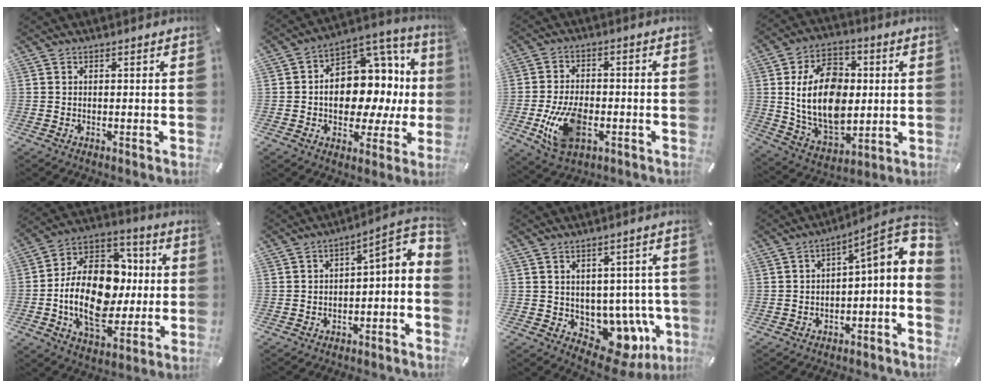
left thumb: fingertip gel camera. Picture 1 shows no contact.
{"total": 15.0, "force": [0.0, 11.2, 10.0], "torque": [-0.132, -0.026, 0.004]}
{"total": 11.3, "force": [-3.1, 7.1, 8.3], "torque": [-0.173, 0.002, -0.056]}
{"total": 18.6, "force": [1.2, 13.6, 12.6], "torque": [-0.242, 0.003, 0.021]}
{"total": 21.0, "force": [-1.6, 15.0, 14.7], "torque": [-0.278, -0.004, -0.022]}
{"total": 6.1, "force": [-0.2, 2.8, 5.4], "torque": [-0.065, -0.017, -0.015]}
{"total": 9.5, "force": [-1.5, 7.5, 5.7], "torque": [-0.051, -0.020, -0.008]}
{"total": 9.2, "force": [1.3, 3.1, 8.6], "torque": [-0.106, -0.023, 0.011]}